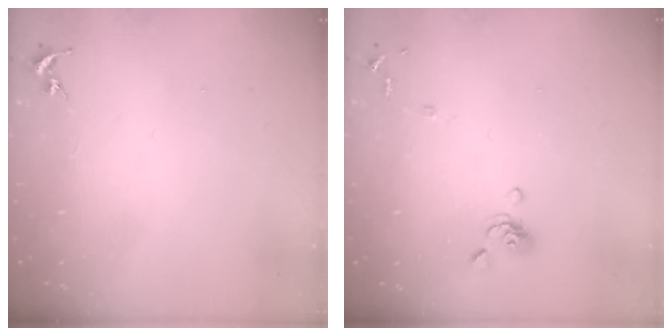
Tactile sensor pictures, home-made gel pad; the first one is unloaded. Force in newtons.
{"total": 7.9, "press": 7.8, "slide": 1.5}